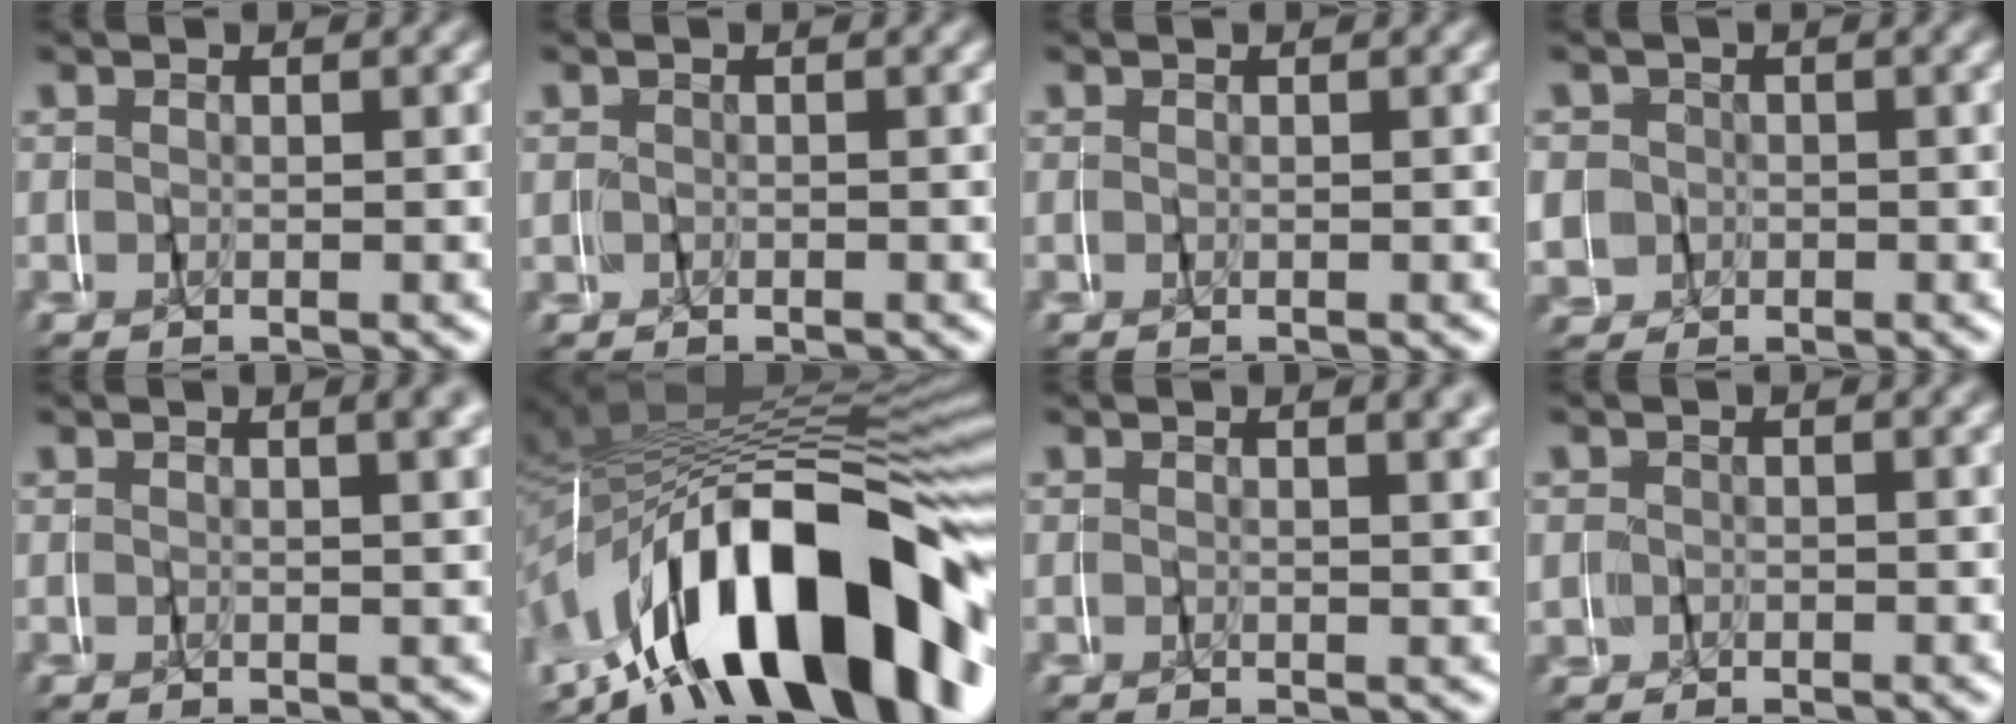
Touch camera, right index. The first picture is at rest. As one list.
[{"total": 0.7, "force": [0.4, 0.6, -0.1], "torque": [-0.002, 0.002, 0.006]}, {"total": 0.0}, {"total": 5.0, "force": [1.1, 4.7, 1.3], "torque": [-0.035, 0.004, 0.017]}, {"total": 1.1, "force": [0.5, -0.6, 0.8], "torque": [-0.013, 0.006, 0.009]}, {"total": 20.0, "force": [-7.4, 9.7, 15.9], "torque": [-0.268, -0.004, -0.101]}, {"total": 0.9, "force": [0.6, -0.4, 0.6], "torque": [-0.012, 0.003, 0.010]}, {"total": 2.3, "force": [0.8, 2.1, 0.4], "torque": [-0.011, 0.005, 0.012]}]